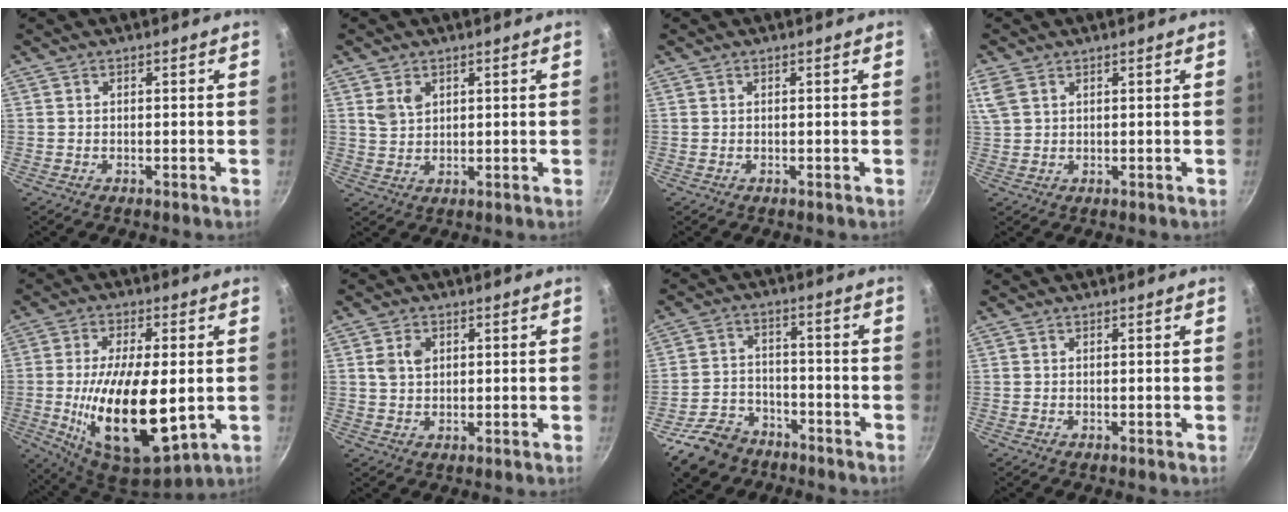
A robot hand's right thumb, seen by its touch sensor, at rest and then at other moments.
{"total": 3.8, "force": [1.6, 2.6, 2.2], "torque": [-0.031, -0.007, 0.034]}
{"total": 0.0}
{"total": 5.1, "force": [2.6, 3.2, 3.0], "torque": [-0.067, 0.005, 0.057]}
{"total": 20.5, "force": [-2.2, 8.9, 18.3], "torque": [-0.316, -0.006, -0.026]}
{"total": 3.9, "force": [1.1, 3.0, 2.3], "torque": [-0.030, 0.000, 0.019]}
{"total": 10.9, "force": [-7.3, 7.1, 4.0], "torque": [-0.065, 0.049, -0.123]}
{"total": 0.0}